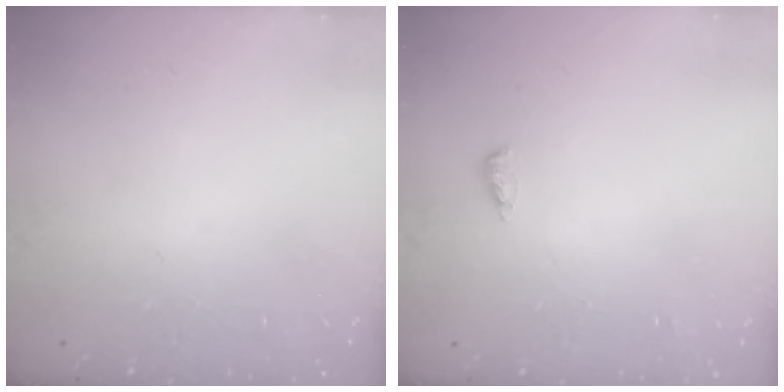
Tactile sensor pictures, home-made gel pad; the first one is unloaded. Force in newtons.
{"total": 4.0, "press": 3.9, "slide": 1.1}